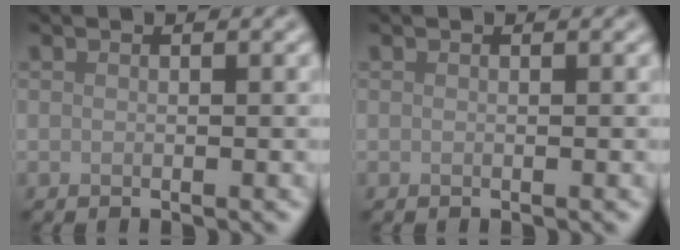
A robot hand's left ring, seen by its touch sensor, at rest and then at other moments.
{"total": 0.0}